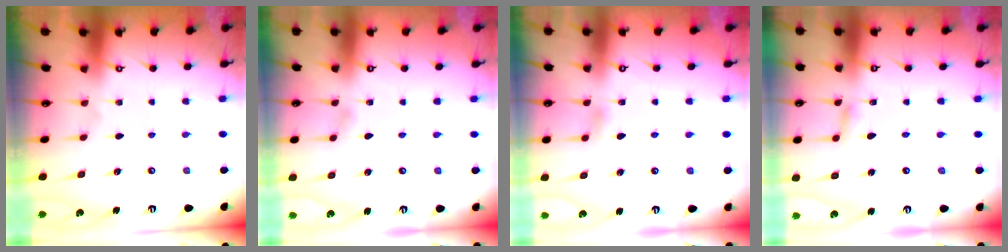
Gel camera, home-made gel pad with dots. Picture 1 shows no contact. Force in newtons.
{"total": 2.3, "press": 2.3, "slide": 0.3}
{"total": 3.7, "press": 3.7, "slide": 0.4}
{"total": 3.6, "press": 3.6, "slide": 0.3}